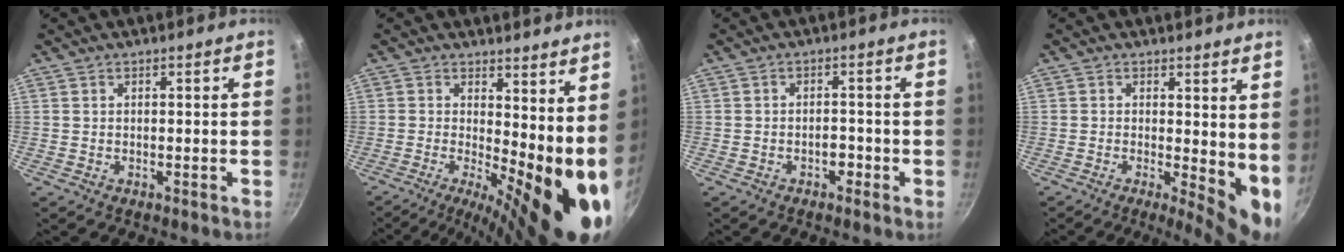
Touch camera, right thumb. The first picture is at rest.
{"total": 16.1, "force": [-0.5, 5.8, 15.0], "torque": [-0.189, -0.020, -0.003]}
{"total": 2.1, "force": [-1.1, 1.3, 1.2], "torque": [-0.010, 0.016, -0.017]}
{"total": 7.9, "force": [0.3, 3.2, 7.2], "torque": [-0.085, -0.016, 0.005]}